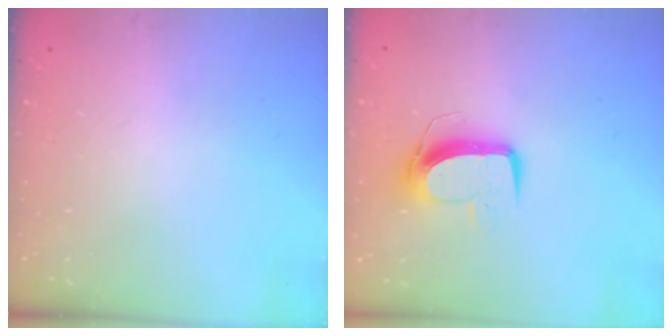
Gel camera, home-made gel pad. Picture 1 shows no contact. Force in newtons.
{"total": 9.8, "press": 9.8, "slide": 1.0}